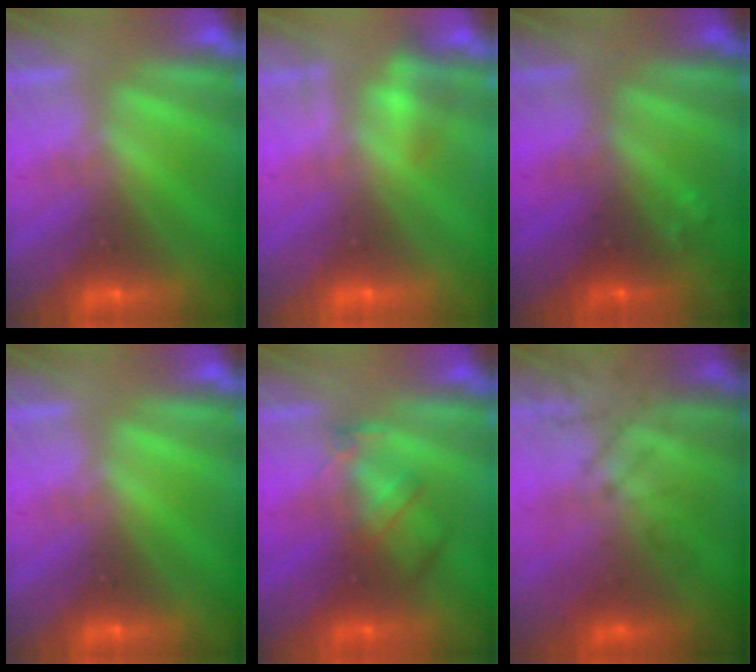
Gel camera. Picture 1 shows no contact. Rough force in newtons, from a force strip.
{"total": 2.1}
{"total": 7.9}
{"total": 0.0}
{"total": 2.4}
{"total": 3.9}